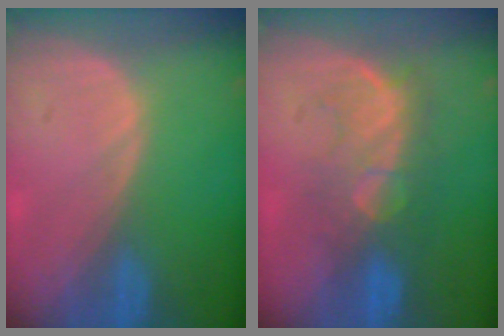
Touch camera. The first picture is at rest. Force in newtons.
{"total": 8.0, "press": 7.8, "slide": 2.0}